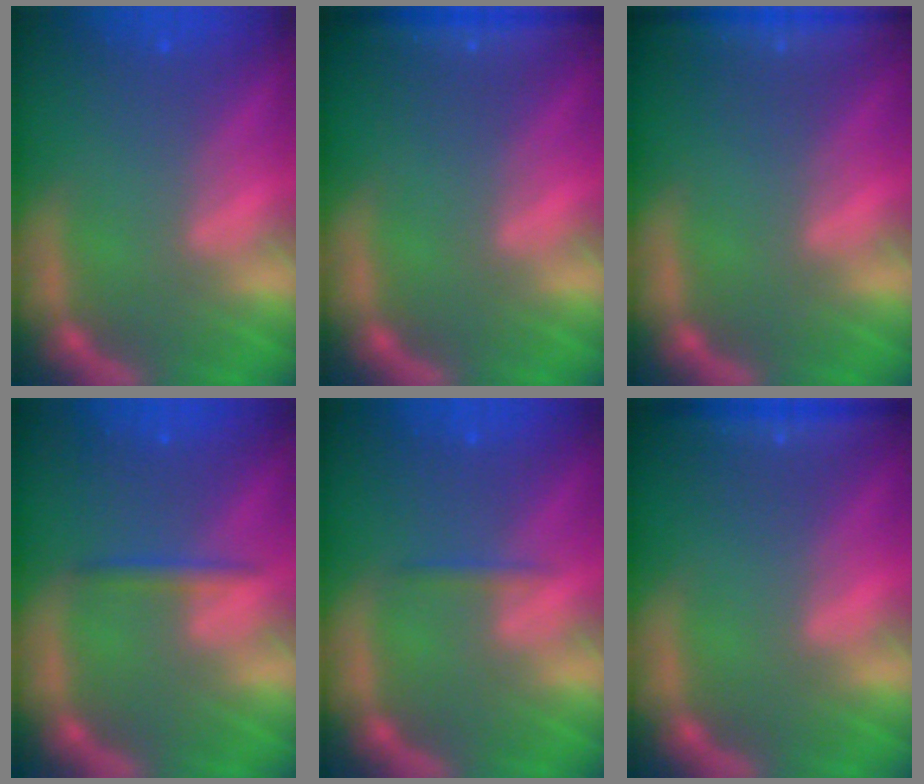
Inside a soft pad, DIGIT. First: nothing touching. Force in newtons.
{"total": 3.5}
{"total": 5.0}
{"total": 1.4}
{"total": 0.9}
{"total": 2.9}